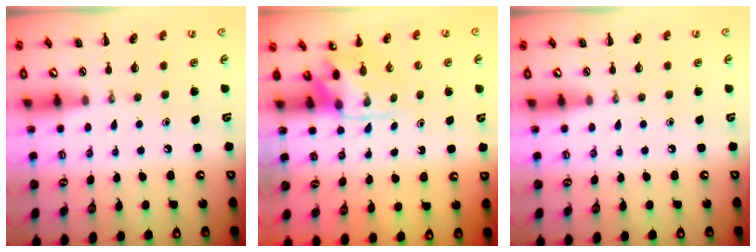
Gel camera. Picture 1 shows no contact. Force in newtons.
{"total": 4.2, "press": 4.0, "slide": 1.0}
{"total": 0.0}